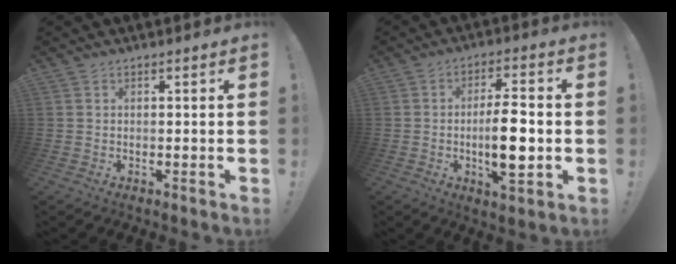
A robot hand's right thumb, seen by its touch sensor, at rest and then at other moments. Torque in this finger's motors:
{"motor_torque": [0.07, 0.73, 0.04, -0.12, 0.29]}